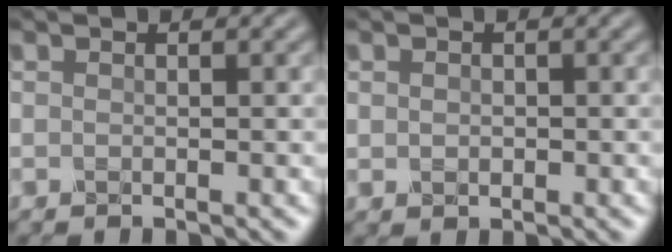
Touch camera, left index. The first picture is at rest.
{"total": 0.7, "force": [0.1, 0.7, 0.3], "torque": [-0.005, 0.001, 0.000]}